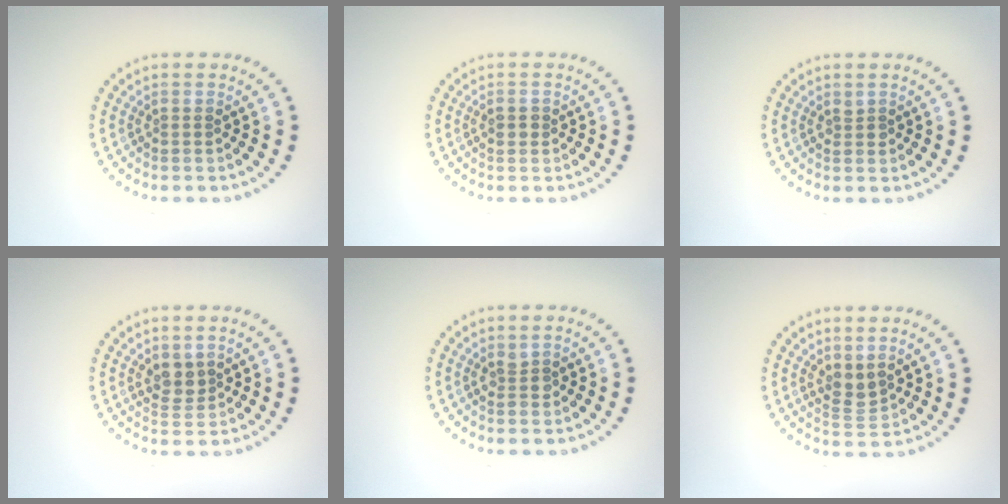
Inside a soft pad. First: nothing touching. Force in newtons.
{"total": 1.1, "press": 1.1, "slide": 0.1}
{"total": 0.6, "press": 0.6, "slide": 0.2}
{"total": 2.0, "press": 1.8, "slide": 0.8}
{"total": 1.0, "press": 0.9, "slide": 0.3}
{"total": 1.9, "press": 1.6, "slide": 1.0}